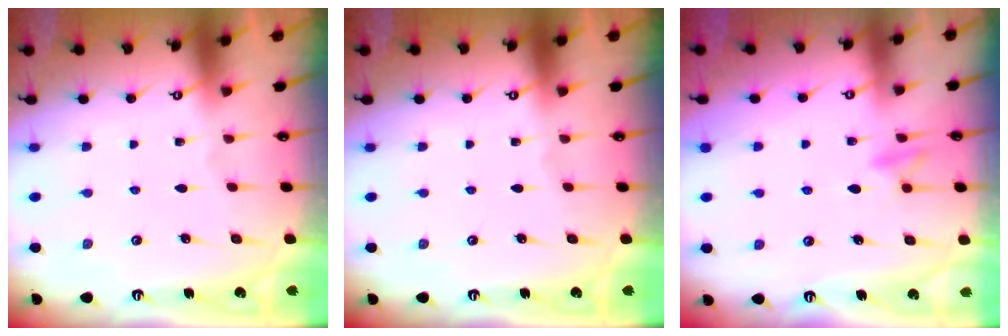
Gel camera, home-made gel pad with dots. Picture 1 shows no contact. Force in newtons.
{"total": 0.0}
{"total": 10.5, "press": 10.3, "slide": 1.7}